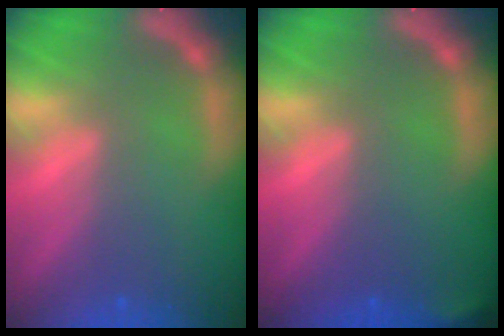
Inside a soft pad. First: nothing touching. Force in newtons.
{"total": 1.4}